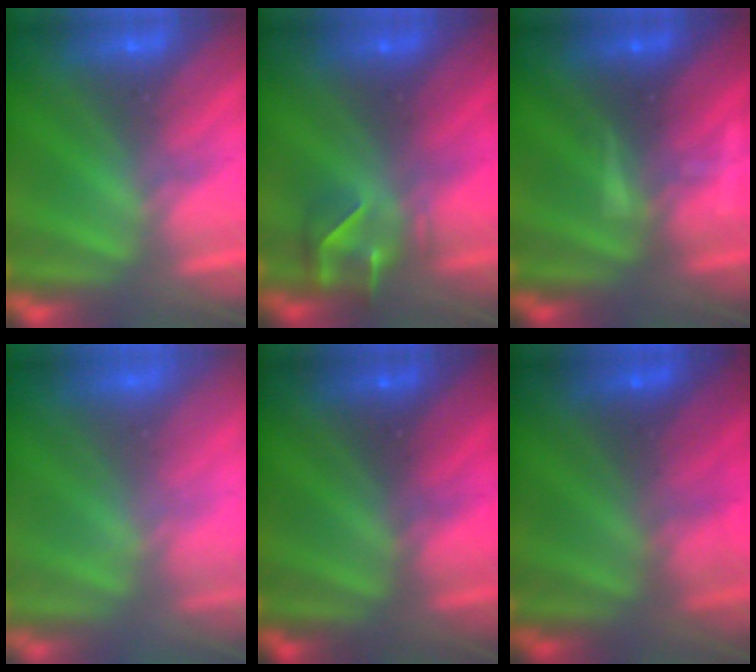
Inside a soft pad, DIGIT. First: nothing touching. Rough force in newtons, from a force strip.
{"total": 3.3}
{"total": 3.3}
{"total": 9.6}
{"total": 1.6}
{"total": 2.9}